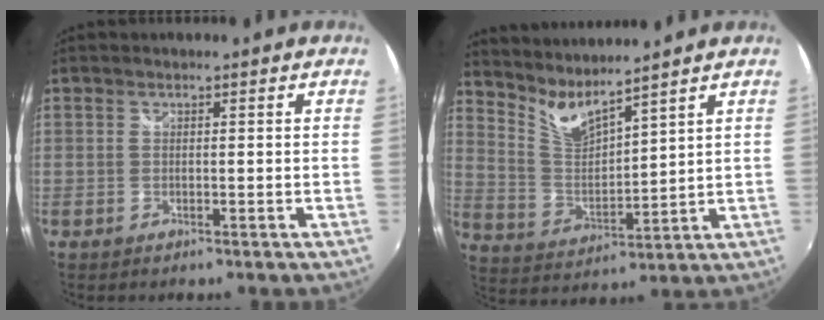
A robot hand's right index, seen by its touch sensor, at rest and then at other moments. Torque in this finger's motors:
{"motor_torque": [-0.26, 0.21, -0.05, 0.01]}